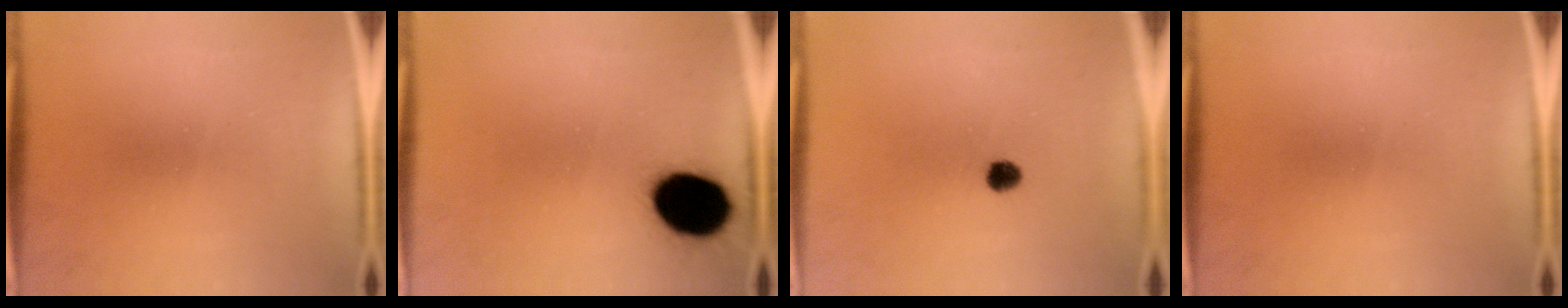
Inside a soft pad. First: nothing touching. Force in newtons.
{"total": 15.2}
{"total": 2.5}
{"total": 0.0}